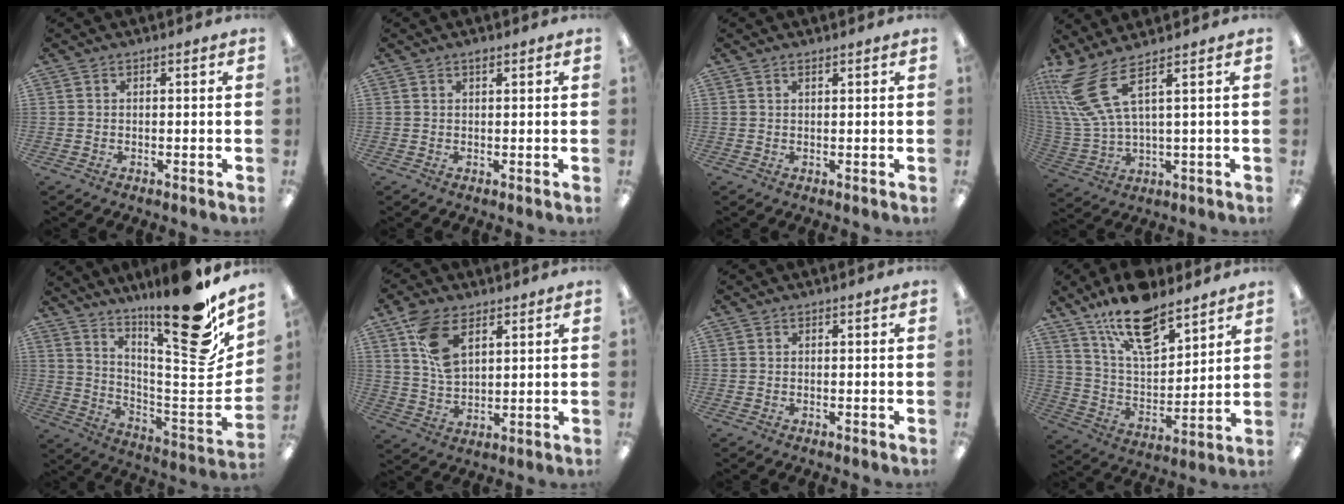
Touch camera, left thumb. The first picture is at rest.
{"total": 1.1, "force": [0.8, 0.2, 0.7], "torque": [-0.017, 0.001, 0.015]}
{"total": 1.1, "force": [0.8, 0.2, 0.7], "torque": [-0.016, 0.001, 0.013]}
{"total": 13.5, "force": [6.2, 4.3, 11.2], "torque": [-0.257, -0.024, 0.108]}
{"total": 22.2, "force": [16.4, 2.8, 14.6], "torque": [-0.201, -0.136, 0.252]}
{"total": 10.5, "force": [5.2, 5.9, 6.9], "torque": [-0.143, -0.006, 0.100]}
{"total": 0.0}
{"total": 17.0, "force": [12.6, 6.7, 9.2], "torque": [-0.166, -0.069, 0.221]}